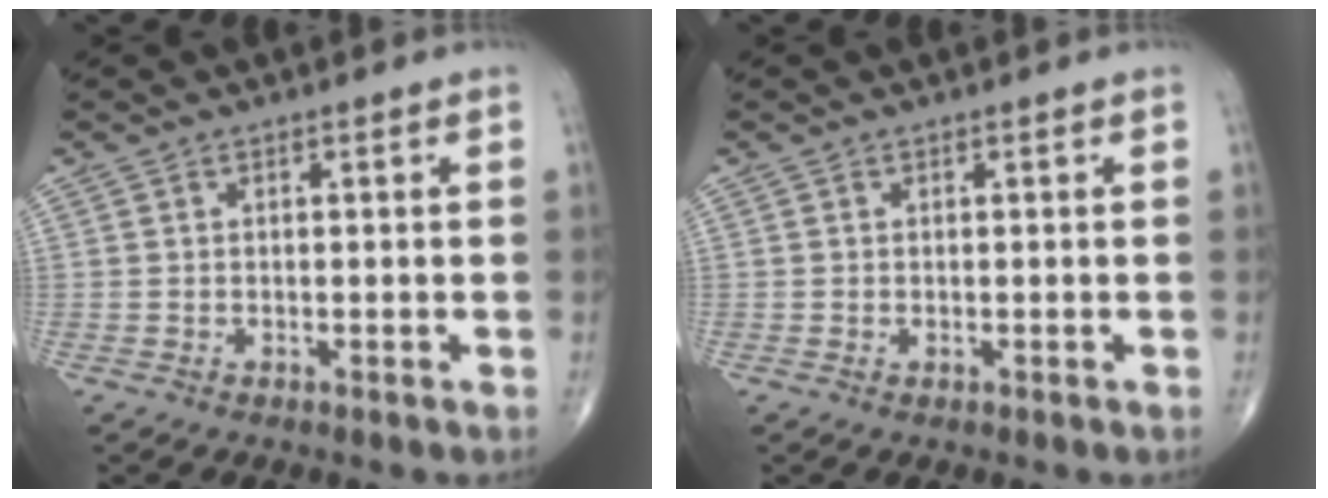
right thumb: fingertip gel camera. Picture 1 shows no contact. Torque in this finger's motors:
{"motor_torque": [-0.29, -0.04, -0.28, -0.15, -0.04]}